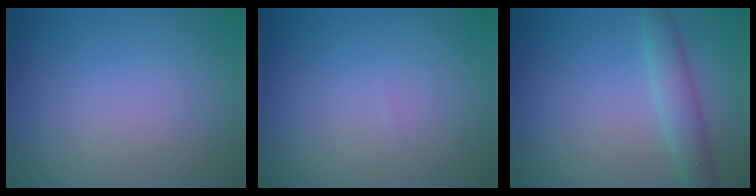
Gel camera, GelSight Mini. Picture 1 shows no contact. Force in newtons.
{"total": 0.0}
{"total": 3.0, "press": 3.0, "slide": 0.1}